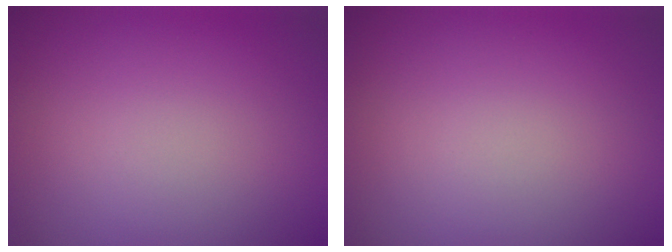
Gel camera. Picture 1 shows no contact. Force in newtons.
{"total": 0.0}